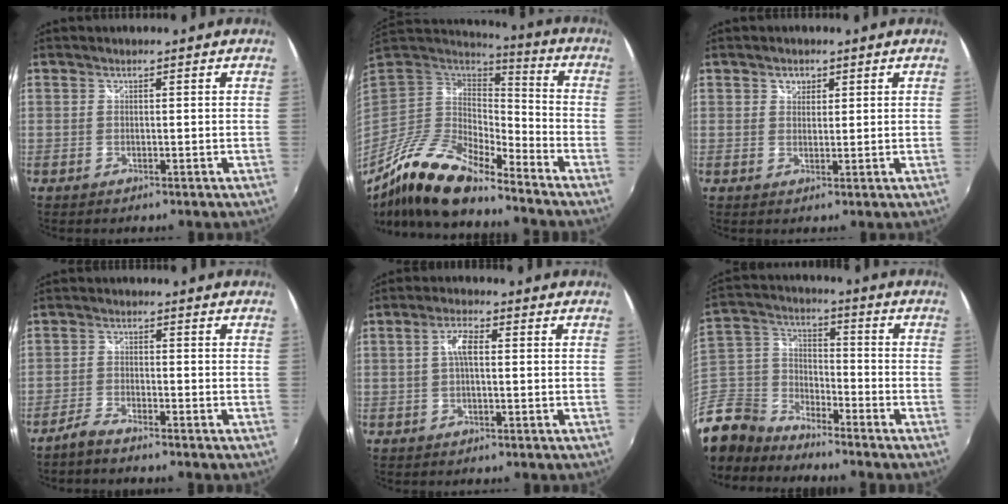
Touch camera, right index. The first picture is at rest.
{"total": 16.9, "force": [-13.1, 4.1, 9.9], "torque": [-0.193, -0.027, -0.252]}
{"total": 2.1, "force": [1.0, 1.7, 0.6], "torque": [-0.005, 0.005, 0.017]}
{"total": 3.1, "force": [-2.9, 0.4, 1.2], "torque": [-0.044, -0.003, -0.061]}
{"total": 3.7, "force": [0.3, 1.3, 3.5], "torque": [-0.069, 0.008, 0.005]}
{"total": 13.4, "force": [-9.6, 8.5, 3.6], "torque": [-0.124, 0.020, -0.201]}